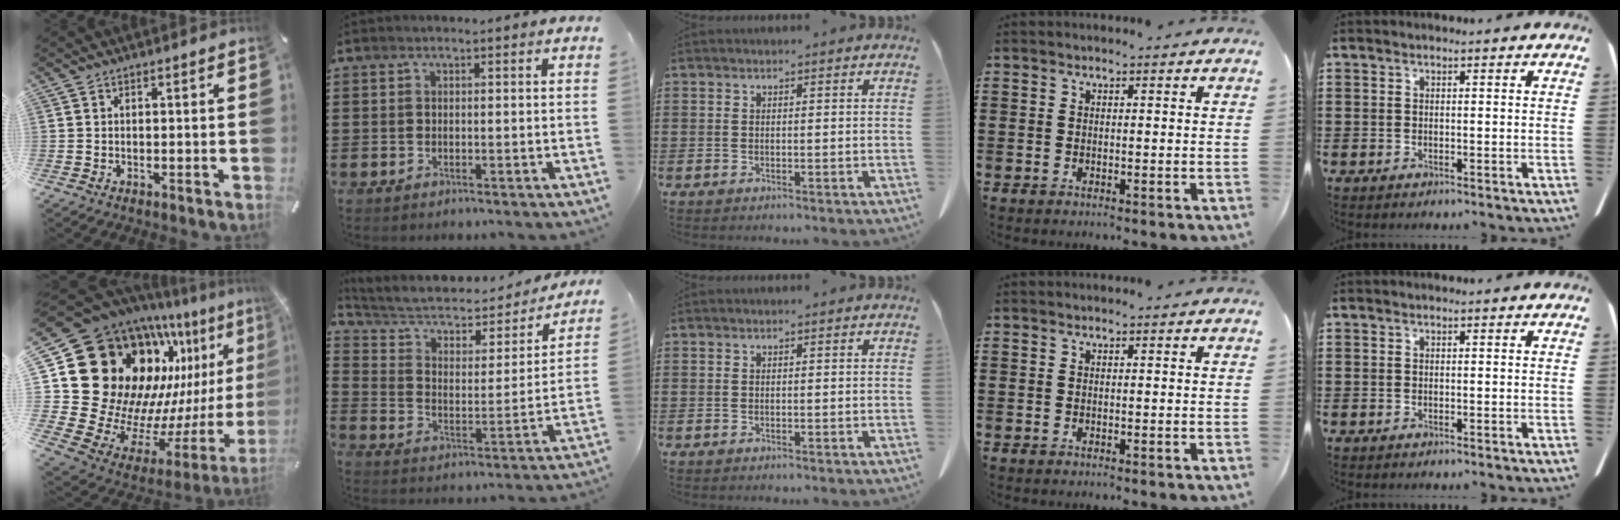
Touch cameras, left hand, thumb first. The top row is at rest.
{"thumb": {"total": 27.9, "force": [11.8, 20.3, 15.0], "torque": [-0.205, -0.169, 0.281]}, "index": {"total": 6.0, "force": [4.5, 2.7, 2.8], "torque": [-0.081, -0.027, 0.072]}}